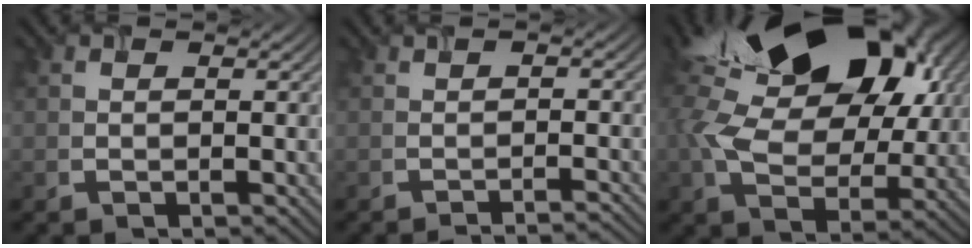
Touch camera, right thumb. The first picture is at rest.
{"total": 2.3, "force": [-1.9, 0.1, 1.4], "torque": [-0.017, 0.003, -0.032]}
{"total": 18.4, "force": [6.4, 11.7, 12.6], "torque": [-0.231, 0.011, 0.115]}